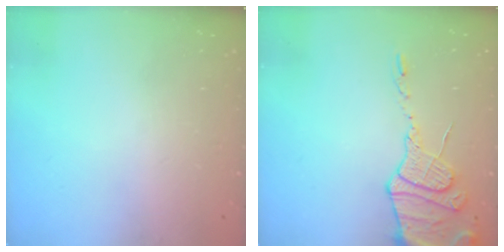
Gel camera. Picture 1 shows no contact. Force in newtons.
{"total": 14.4, "press": 14.4, "slide": 1.4}